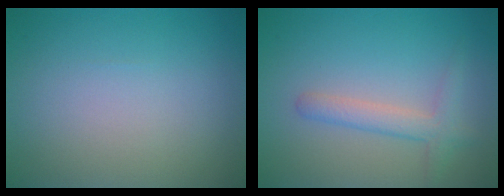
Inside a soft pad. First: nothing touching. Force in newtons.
{"total": 1.8, "press": 1.8, "slide": 0.2}